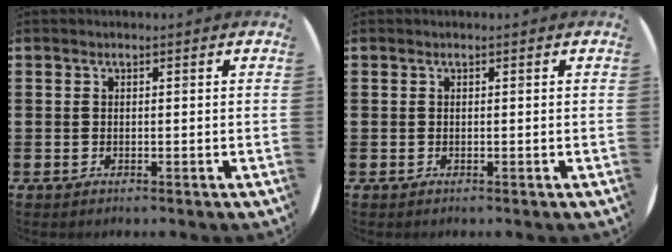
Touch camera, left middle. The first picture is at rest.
{"total": 0.0}